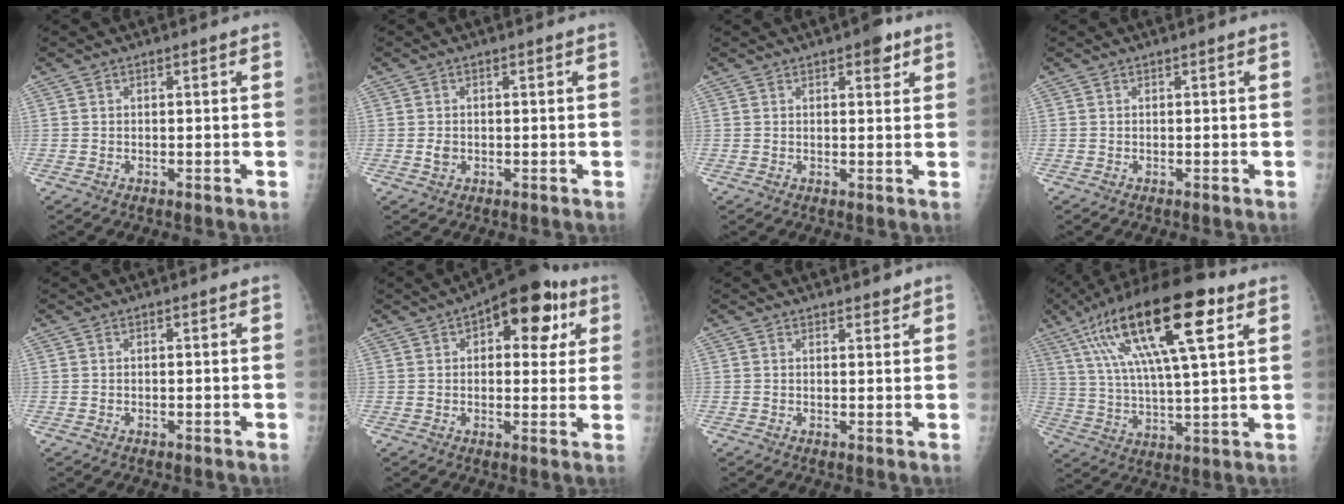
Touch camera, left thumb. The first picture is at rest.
{"total": 1.7, "force": [-0.2, 1.4, 1.0], "torque": [-0.011, 0.001, -0.002]}
{"total": 3.8, "force": [2.2, 1.7, 2.7], "torque": [-0.019, -0.007, 0.024]}
{"total": 0.0}
{"total": 0.0}
{"total": 14.4, "force": [5.8, 7.4, 10.9], "torque": [-0.093, 0.007, 0.069]}
{"total": 1.9, "force": [1.7, 0.8, 0.6], "torque": [0.004, -0.012, 0.020]}
{"total": 23.1, "force": [10.2, 6.6, 19.6], "torque": [-0.351, -0.001, 0.171]}